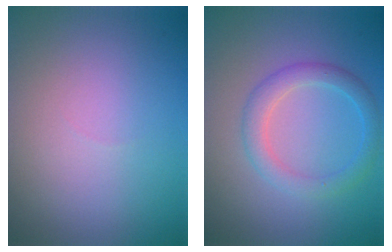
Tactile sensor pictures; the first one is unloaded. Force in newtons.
{"total": 2.8, "press": 2.8, "slide": 0.0}